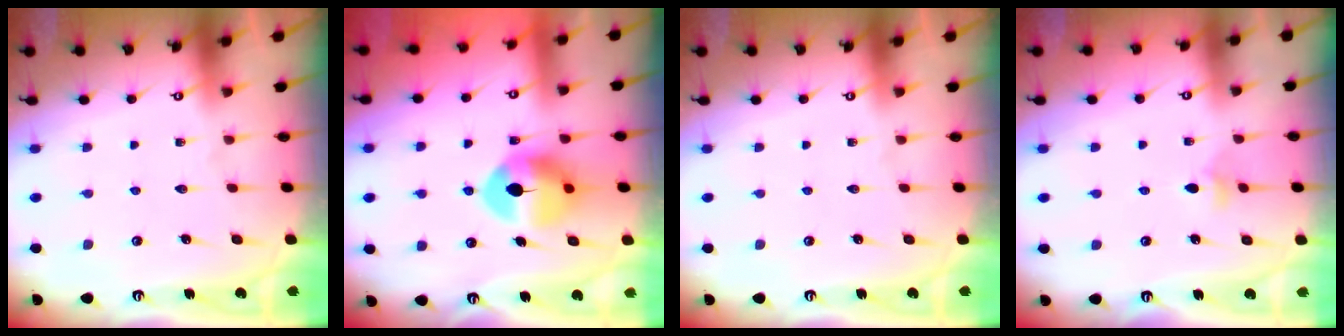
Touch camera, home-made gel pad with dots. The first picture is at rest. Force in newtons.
{"total": 11.8, "press": 11.8, "slide": 0.6}
{"total": 0.0}
{"total": 5.2, "press": 5.1, "slide": 1.1}